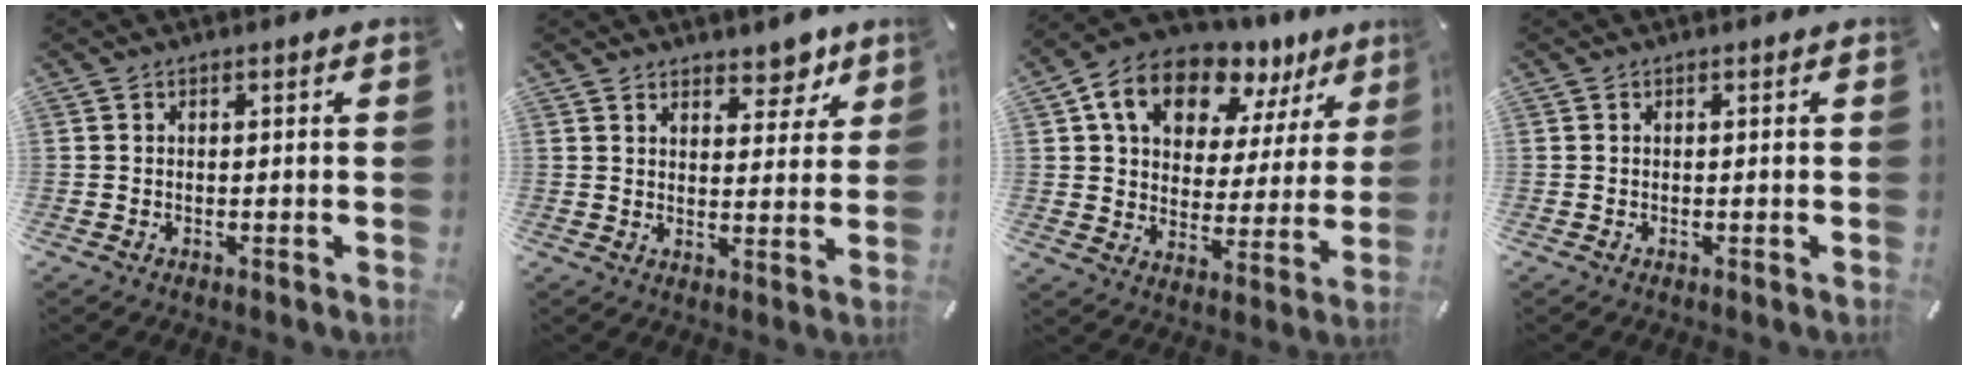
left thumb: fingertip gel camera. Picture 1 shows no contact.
{"total": 6.0, "force": [4.8, 3.3, 1.5], "torque": [0.002, -0.036, 0.080]}
{"total": 13.7, "force": [9.2, 8.6, 5.5], "torque": [-0.106, -0.061, 0.168]}
{"total": 0.0}